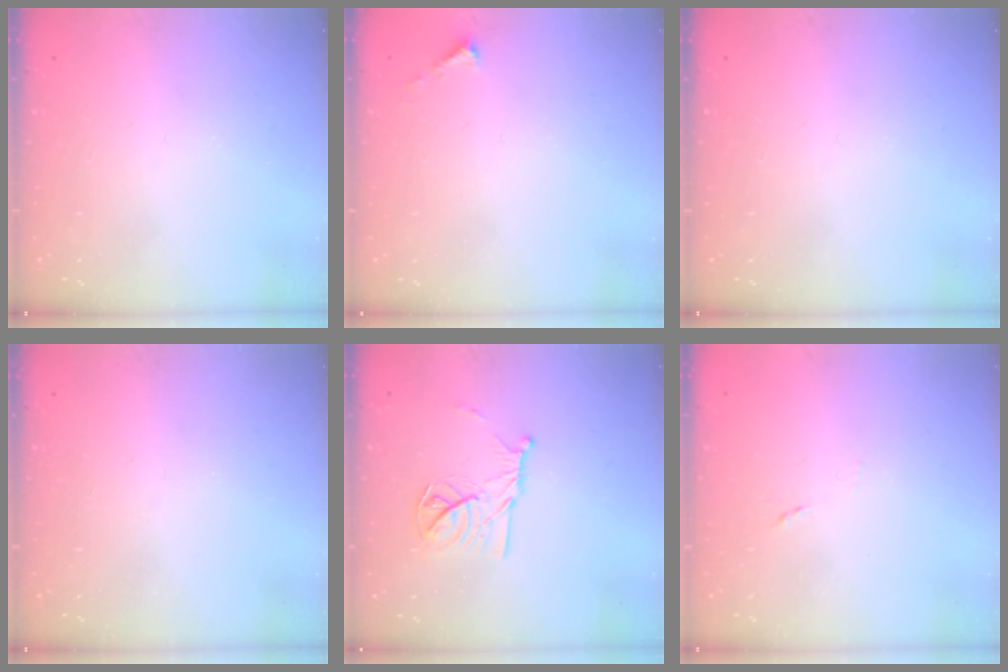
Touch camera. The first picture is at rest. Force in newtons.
{"total": 2.1, "press": 2.1, "slide": 0.2}
{"total": 0.0}
{"total": 0.0}
{"total": 12.4, "press": 12.4, "slide": 0.2}
{"total": 4.9, "press": 4.7, "slide": 1.1}